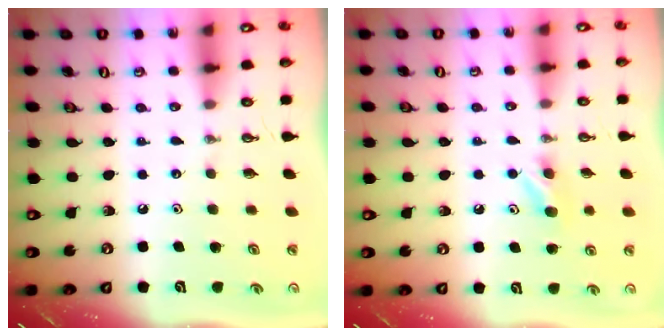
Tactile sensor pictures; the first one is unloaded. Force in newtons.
{"total": 5.9, "press": 5.9, "slide": 0.6}